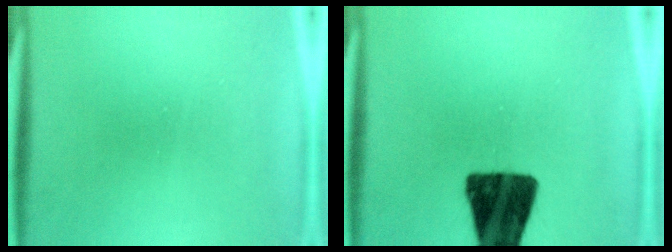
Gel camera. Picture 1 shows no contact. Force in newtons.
{"total": 15.1}